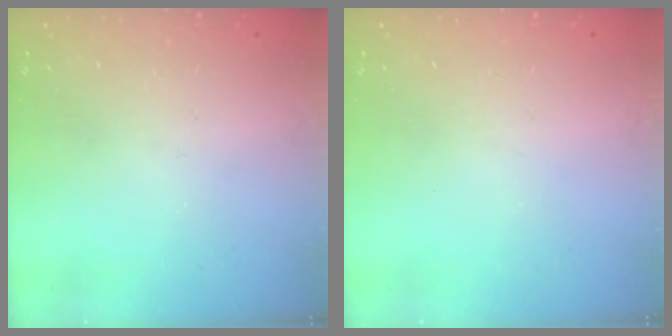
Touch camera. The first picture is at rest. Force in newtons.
{"total": 0.0}